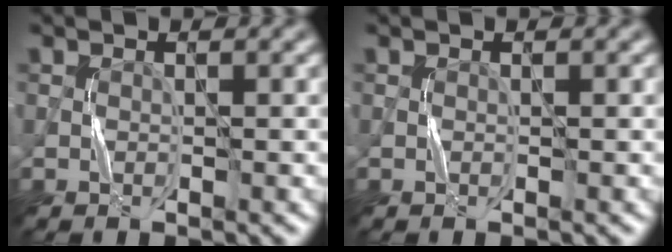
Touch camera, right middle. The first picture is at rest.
{"total": 0.0}